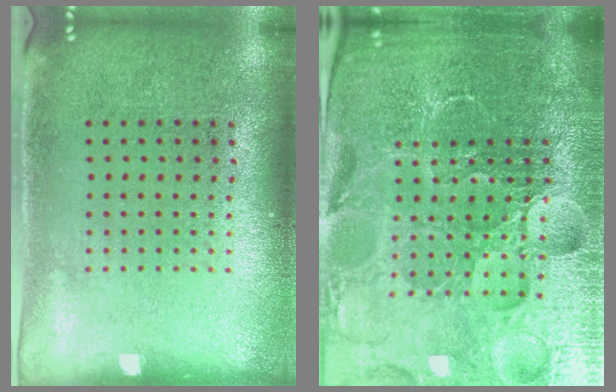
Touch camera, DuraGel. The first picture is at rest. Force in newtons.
{"total": 6.7, "press": 5.9, "slide": 3.2}